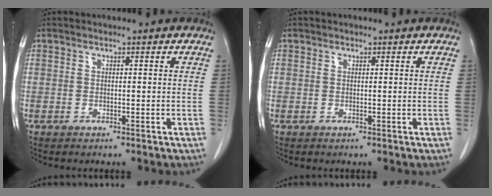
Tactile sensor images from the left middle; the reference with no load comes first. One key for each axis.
{"total": 0.0}